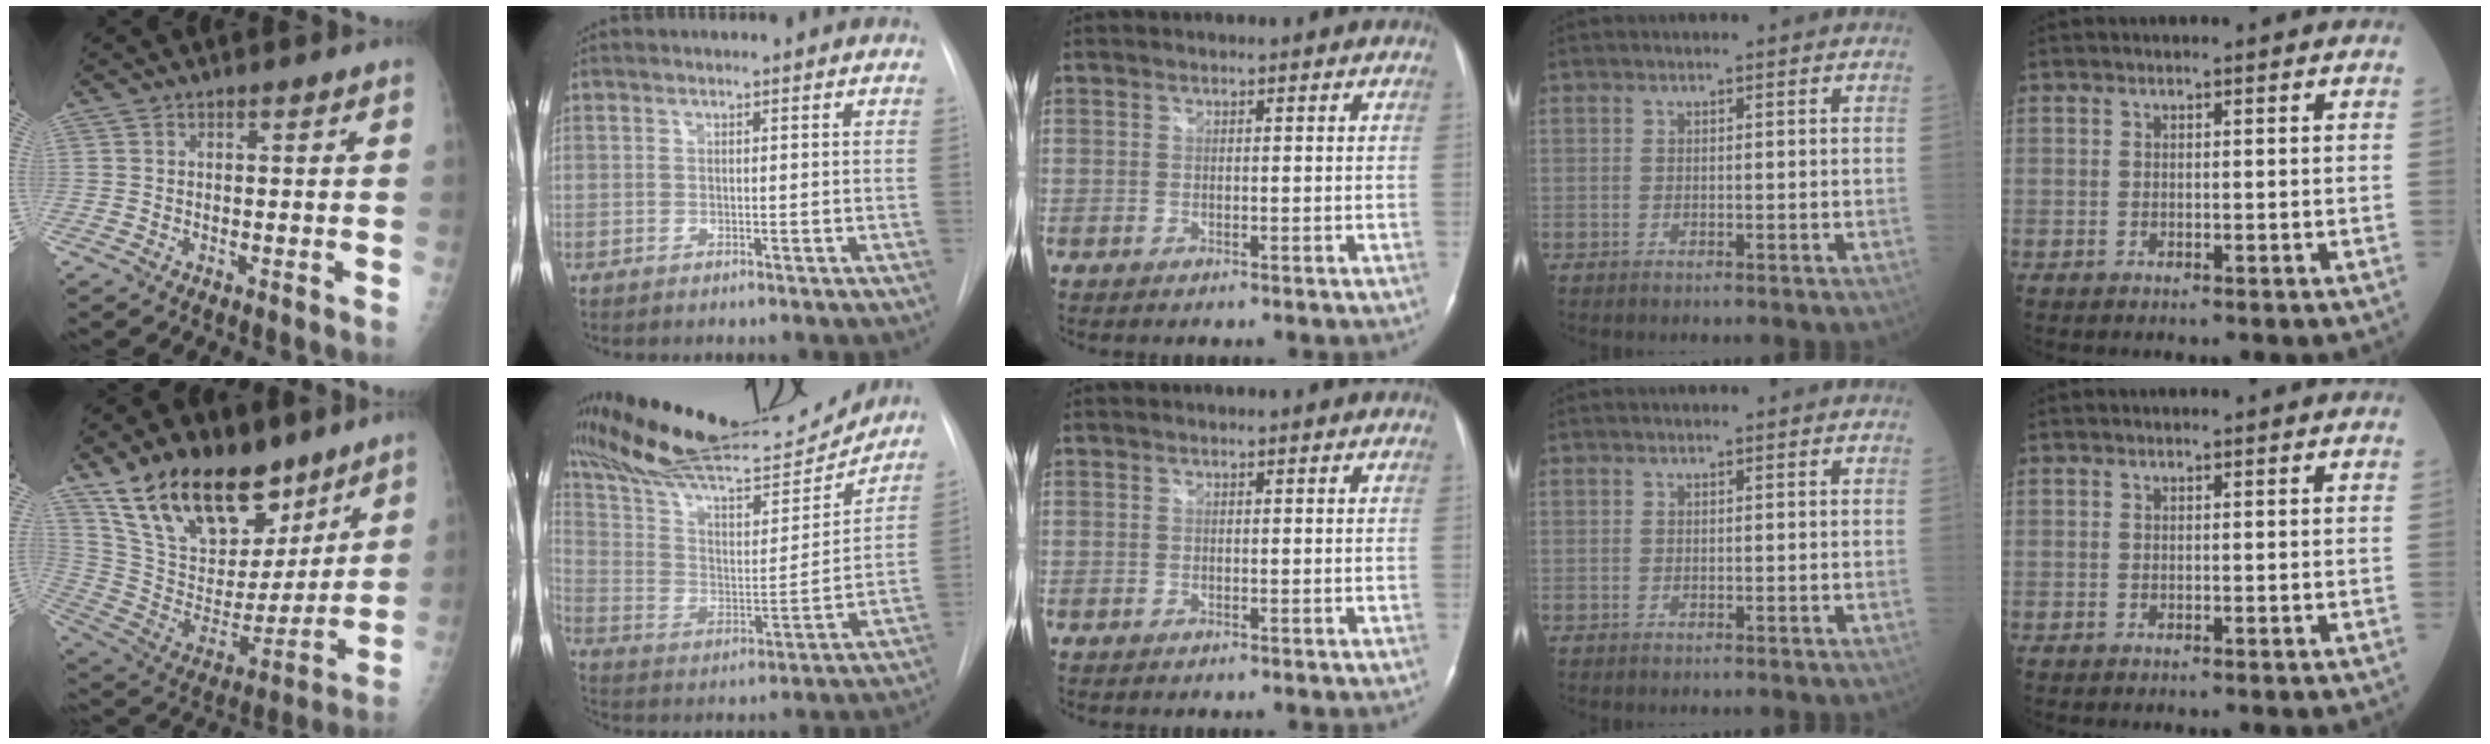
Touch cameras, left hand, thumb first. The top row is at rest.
{"thumb": {"total": 24.9, "force": [16.5, 12.9, 13.5], "torque": [-0.199, -0.058, 0.295]}, "index": {"total": 23.2, "force": [21.5, 3.0, 8.2], "torque": [-0.150, -0.019, 0.337]}}